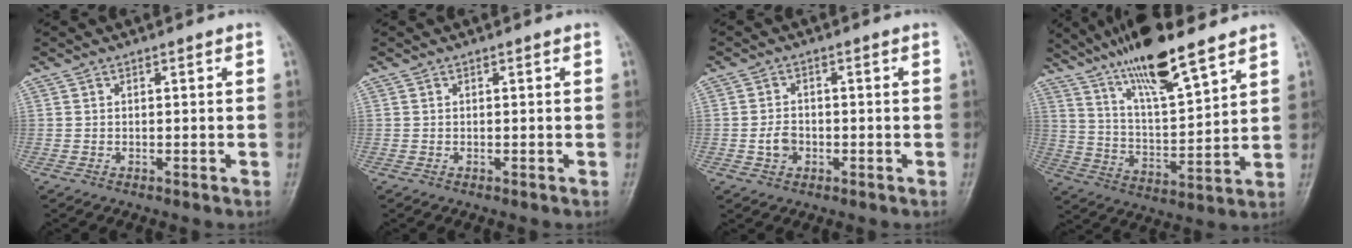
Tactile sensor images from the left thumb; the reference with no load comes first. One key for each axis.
{"total": 0.0}
{"total": 3.1, "fx": -0.7, "fy": 2.5, "fz": 1.7, "tx": -0.022, "ty": 0.008, "tz": -0.014}
{"total": 16.3, "fx": 12.1, "fy": 3.0, "fz": 10.5, "tx": -0.174, "ty": -0.058, "tz": 0.222}